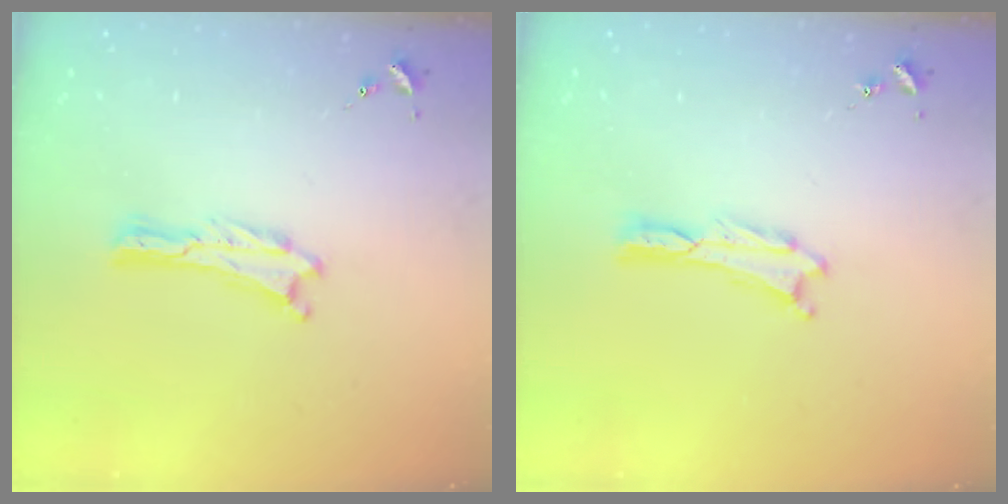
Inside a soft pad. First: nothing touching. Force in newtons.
{"total": 0.0}